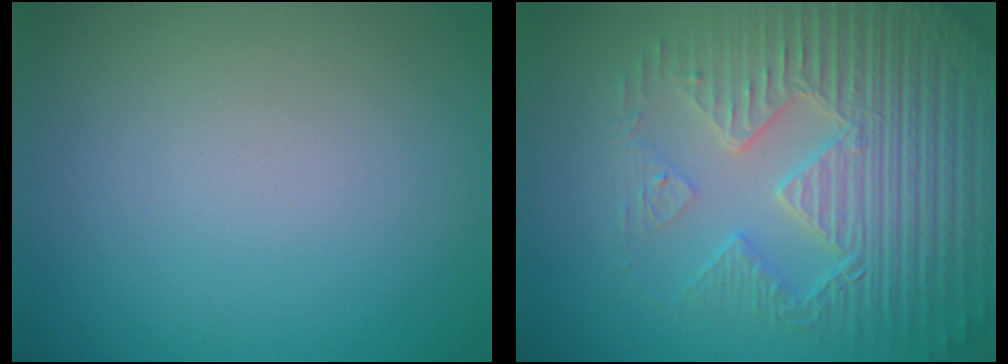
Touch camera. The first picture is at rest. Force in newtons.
{"total": 6.9, "press": 5.7, "slide": 3.8}